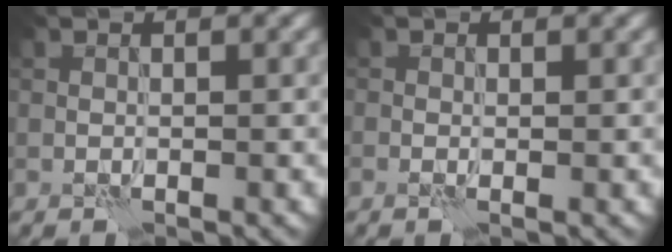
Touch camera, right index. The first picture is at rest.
{"total": 0.6, "force": [-0.1, 0.2, 0.5], "torque": [-0.011, -0.003, -0.003]}